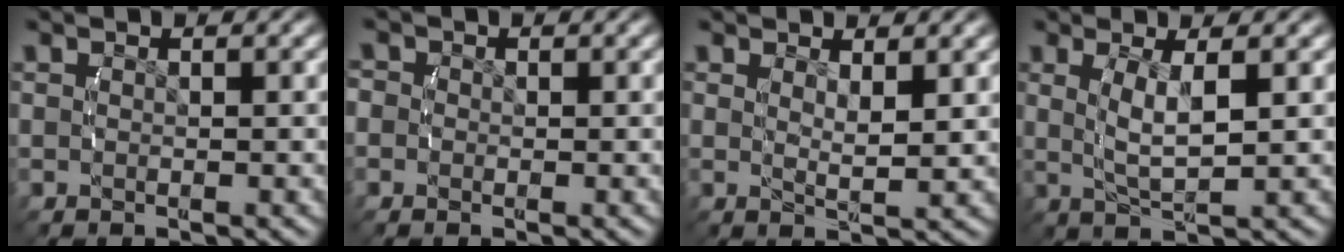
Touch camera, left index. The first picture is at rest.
{"total": 2.8, "force": [-0.1, 2.7, 0.7], "torque": [-0.029, 0.002, -0.015]}
{"total": 1.8, "force": [1.1, 0.2, 1.4], "torque": [-0.025, -0.008, 0.017]}
{"total": 3.6, "force": [0.3, 1.2, 3.4], "torque": [-0.069, -0.007, 0.007]}